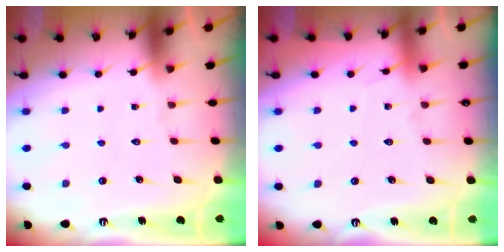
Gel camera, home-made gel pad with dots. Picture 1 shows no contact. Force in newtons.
{"total": 3.7, "press": 3.7, "slide": 0.5}